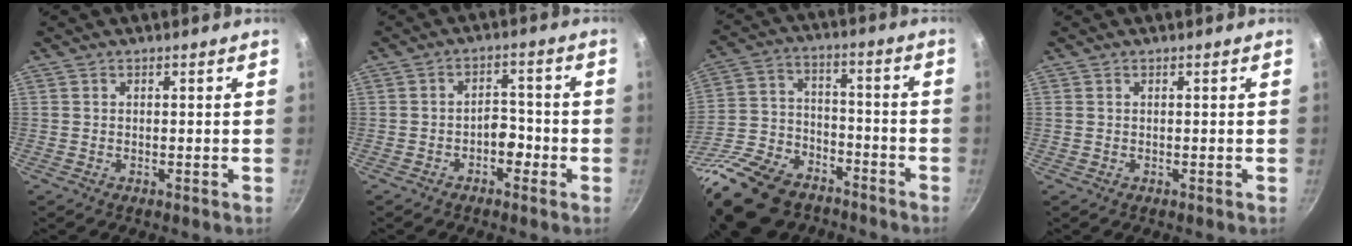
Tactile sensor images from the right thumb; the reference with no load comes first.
{"total": 3.7, "force": [-1.8, 2.2, 2.2], "torque": [-0.010, 0.024, -0.030]}
{"total": 23.3, "force": [-16.2, 12.6, 11.1], "torque": [-0.205, 0.069, -0.279]}
{"total": 0.0}